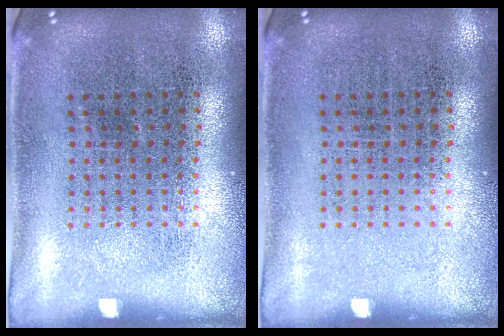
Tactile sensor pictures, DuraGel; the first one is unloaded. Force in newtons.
{"total": 0.0}